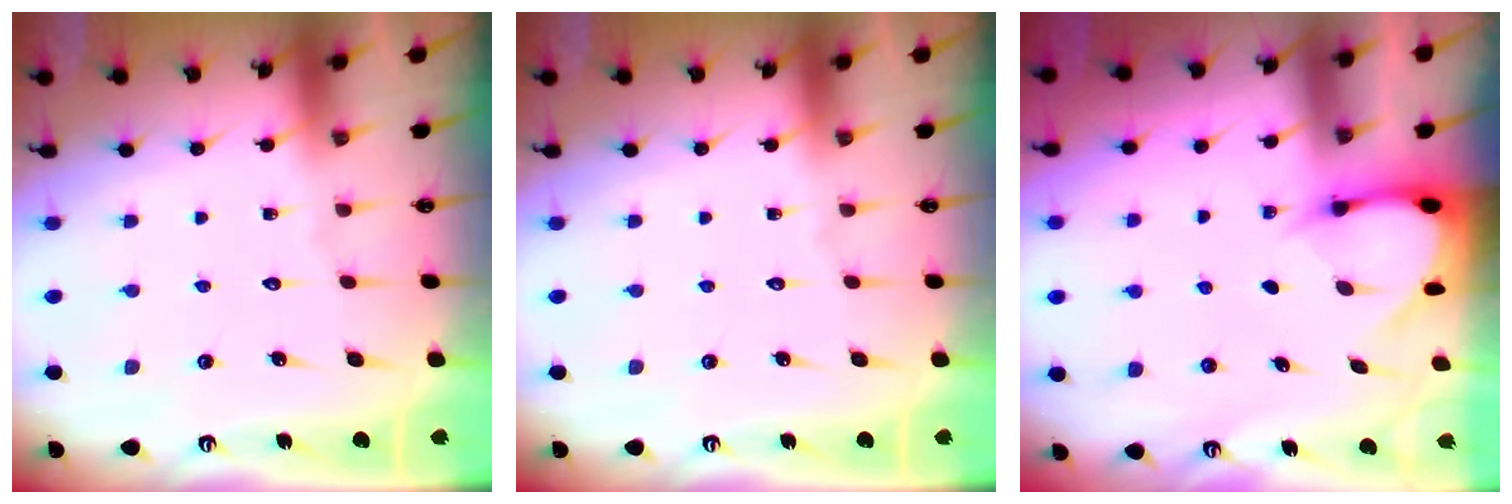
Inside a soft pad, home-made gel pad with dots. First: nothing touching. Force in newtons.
{"total": 0.0}
{"total": 3.7, "press": 3.7, "slide": 0.3}